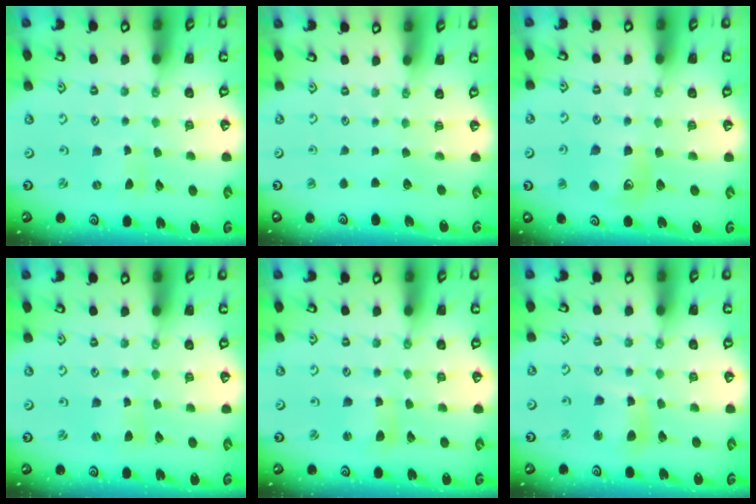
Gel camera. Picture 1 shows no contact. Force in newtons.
{"total": 0.0}
{"total": 10.2, "press": 10.1, "slide": 1.0}
{"total": 0.5, "press": 0.5, "slide": 0.2}
{"total": 4.2, "press": 4.2, "slide": 0.5}
{"total": 8.6, "press": 8.4, "slide": 1.4}